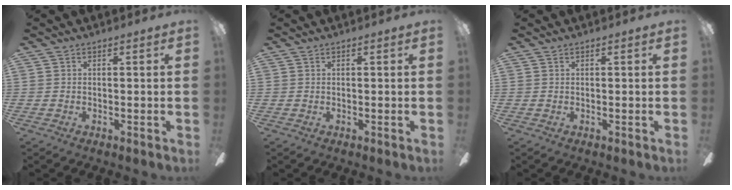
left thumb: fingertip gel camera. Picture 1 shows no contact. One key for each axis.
{"total": 0.0}
{"total": 0.0}